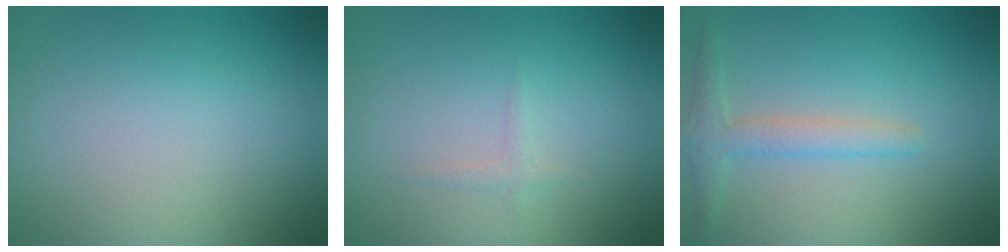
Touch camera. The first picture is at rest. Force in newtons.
{"total": 0.7, "press": 0.7, "slide": 0.0}
{"total": 2.4, "press": 2.4, "slide": 0.1}